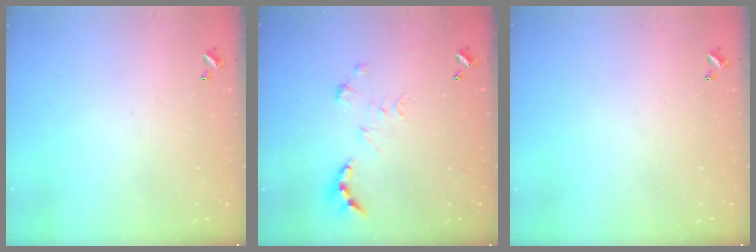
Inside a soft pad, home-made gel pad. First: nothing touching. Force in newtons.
{"total": 0.0}
{"total": 0.0}